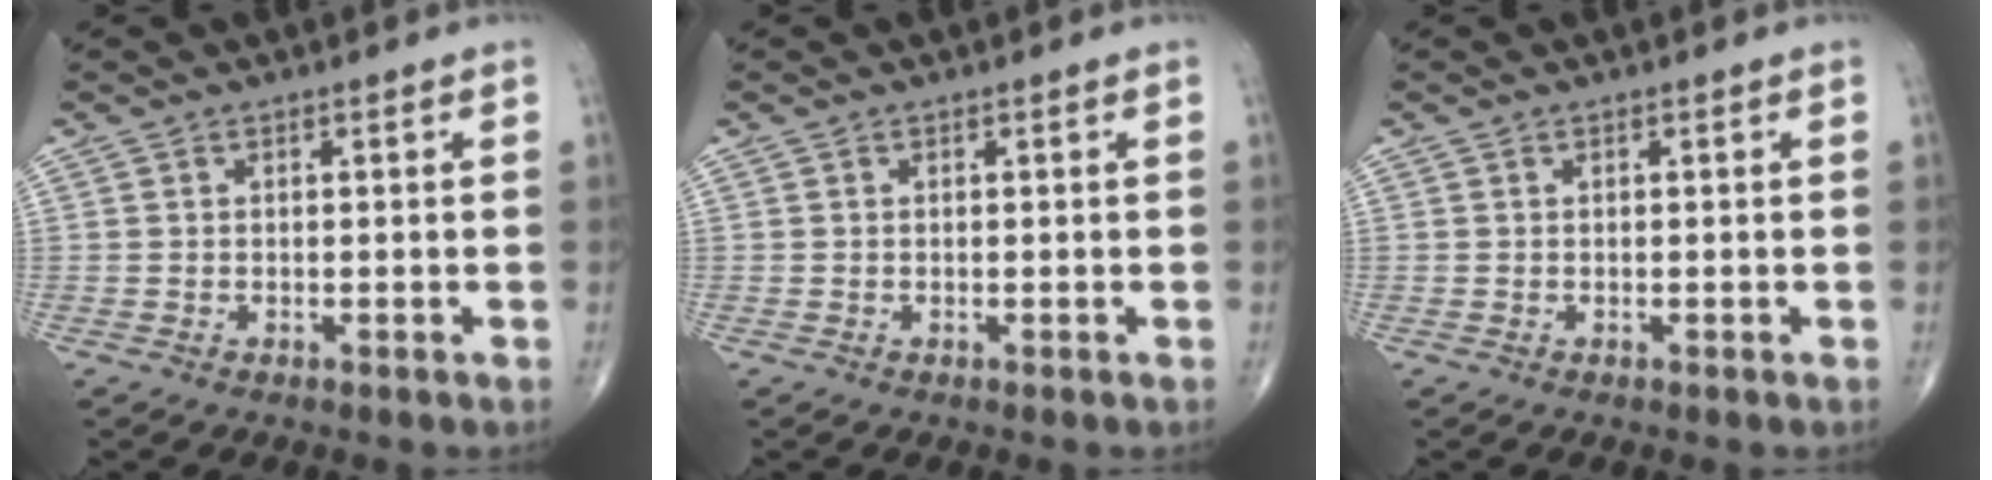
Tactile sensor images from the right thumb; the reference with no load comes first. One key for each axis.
{"total": 0.0}
{"total": 0.0}